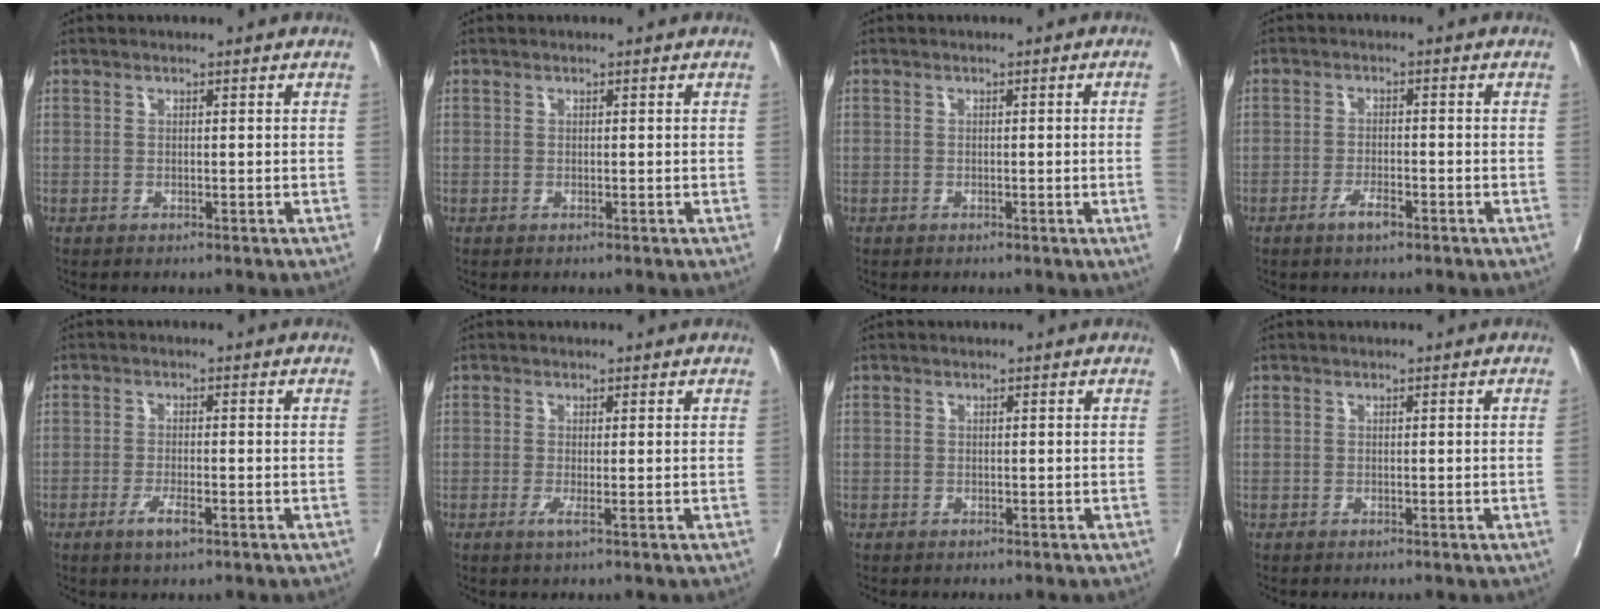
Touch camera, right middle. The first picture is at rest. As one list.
[{"total": 0.0}, {"total": 1.4, "force": [-0.3, -0.4, 1.3], "torque": [-0.016, -0.001, -0.006]}, {"total": 2.0, "force": [-1.4, 0.4, 1.4], "torque": [-0.030, -0.001, -0.023]}, {"total": 3.2, "force": [-1.7, 0.6, 2.7], "torque": [-0.055, -0.005, -0.029]}, {"total": 1.5, "force": [-0.5, -0.2, 1.4], "torque": [-0.031, -0.007, -0.010]}, {"total": 0.6, "force": [-0.2, 0.5, -0.1], "torque": [0.005, 0.007, -0.007]}, {"total": 0.0}]